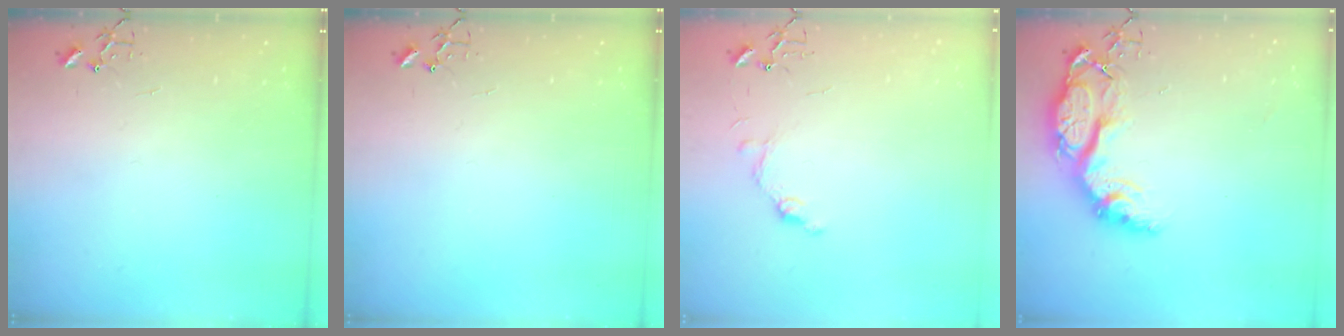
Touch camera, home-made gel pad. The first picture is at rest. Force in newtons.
{"total": 0.0}
{"total": 7.9, "press": 7.9, "slide": 0.7}
{"total": 15.4, "press": 15.3, "slide": 1.2}